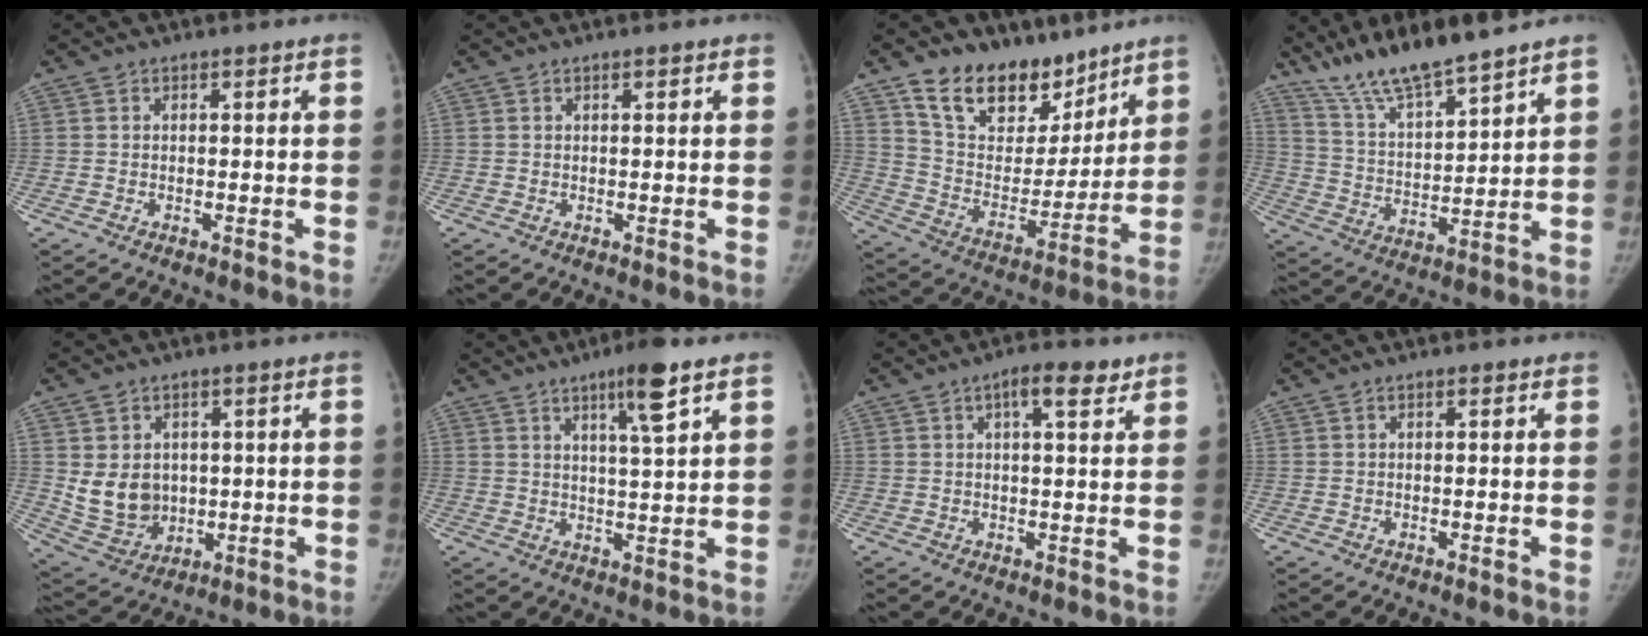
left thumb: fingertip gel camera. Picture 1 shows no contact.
{"total": 0.8, "force": [0.5, 0.2, 0.6], "torque": [-0.009, 0.000, 0.007]}
{"total": 18.6, "force": [13.2, 10.8, 7.4], "torque": [-0.068, -0.082, 0.230]}
{"total": 13.9, "force": [11.5, 2.0, 7.5], "torque": [-0.127, -0.057, 0.219]}
{"total": 9.8, "force": [1.1, 8.1, 5.4], "torque": [-0.066, -0.013, 0.047]}
{"total": 7.9, "force": [4.6, 0.6, 6.4], "torque": [-0.104, -0.026, 0.075]}
{"total": 5.6, "force": [3.0, 1.8, 4.3], "torque": [-0.056, -0.007, 0.042]}
{"total": 0.8, "force": [0.5, 0.3, 0.6], "torque": [-0.013, 0.001, 0.007]}